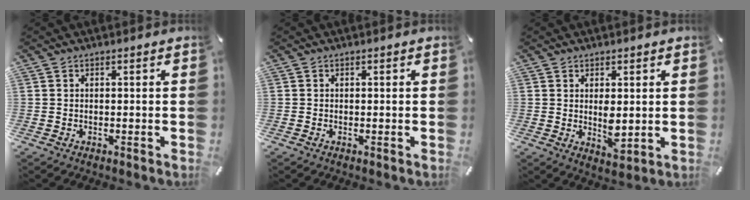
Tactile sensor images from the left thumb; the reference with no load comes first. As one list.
[{"total": 0.0}, {"total": 5.0, "force": [0.9, 2.7, 4.1], "torque": [-0.072, -0.005, 0.014]}]